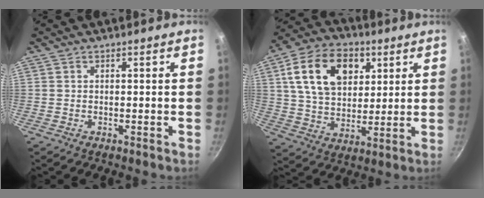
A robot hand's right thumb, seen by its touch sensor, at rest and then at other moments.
{"total": 17.6, "force": [6.1, 11.9, 11.5], "torque": [-0.173, -0.006, 0.098]}